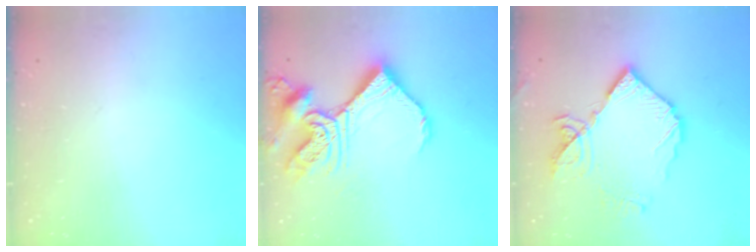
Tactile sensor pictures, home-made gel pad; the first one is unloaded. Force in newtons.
{"total": 15.6, "press": 15.4, "slide": 2.0}
{"total": 13.1, "press": 13.0, "slide": 1.4}